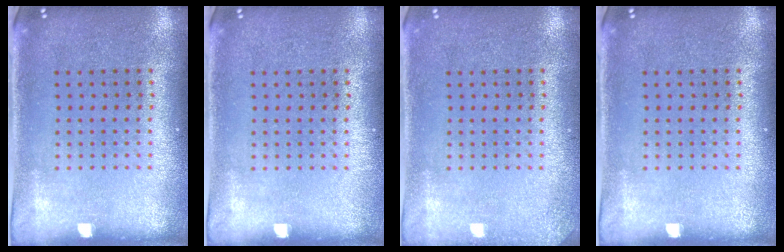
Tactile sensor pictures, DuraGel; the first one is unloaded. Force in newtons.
{"total": 0.0}
{"total": 1.2, "press": 1.2, "slide": 0.1}
{"total": 0.0}